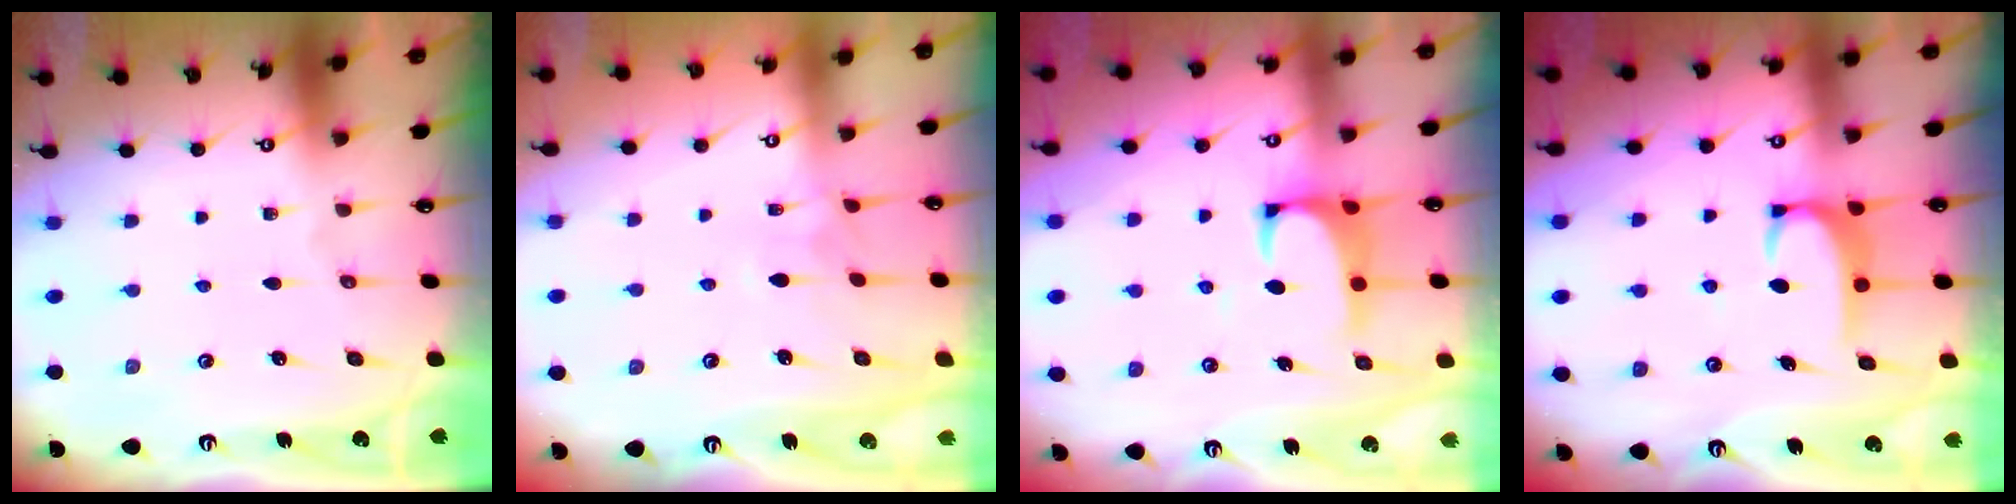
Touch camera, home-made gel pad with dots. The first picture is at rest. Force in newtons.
{"total": 2.4, "press": 2.3, "slide": 0.7}
{"total": 1.6, "press": 1.3, "slide": 0.8}
{"total": 2.8, "press": 2.8, "slide": 0.5}